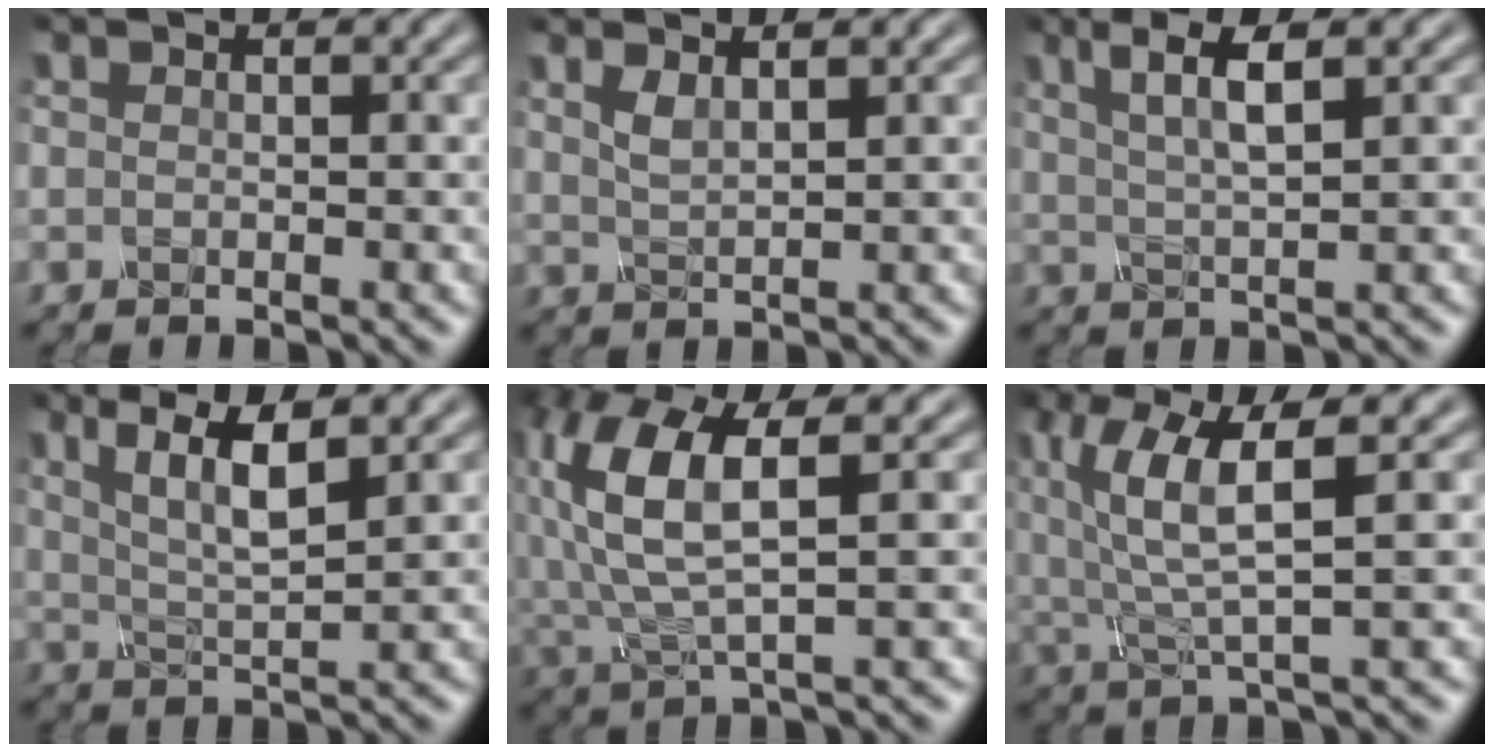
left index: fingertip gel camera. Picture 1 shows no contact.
{"total": 1.8, "force": [0.9, 0.5, 1.5], "torque": [-0.033, -0.002, 0.019]}
{"total": 3.9, "force": [1.6, 0.9, 3.5], "torque": [-0.066, 0.000, 0.030]}
{"total": 4.9, "force": [2.0, 1.2, 4.3], "torque": [-0.081, -0.006, 0.037]}
{"total": 7.9, "force": [1.1, 3.1, 7.2], "torque": [-0.165, 0.009, 0.019]}
{"total": 6.5, "force": [1.9, 1.7, 6.0], "torque": [-0.127, 0.004, 0.037]}